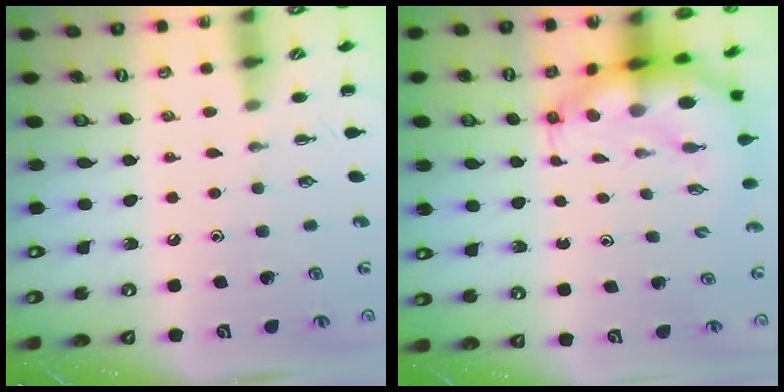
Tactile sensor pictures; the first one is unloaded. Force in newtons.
{"total": 7.2, "press": 7.0, "slide": 1.8}